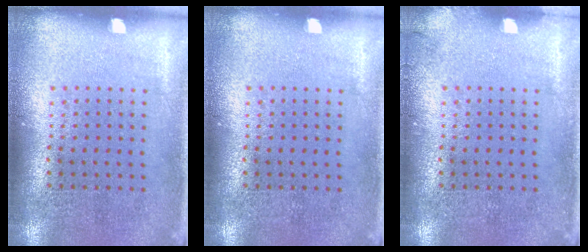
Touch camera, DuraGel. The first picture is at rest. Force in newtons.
{"total": 0.0}
{"total": 0.6, "press": 0.6, "slide": 0.1}